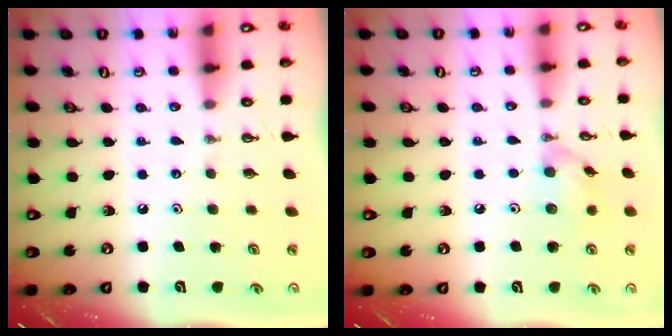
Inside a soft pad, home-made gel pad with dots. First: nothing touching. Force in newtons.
{"total": 9.0, "press": 9.0, "slide": 0.1}